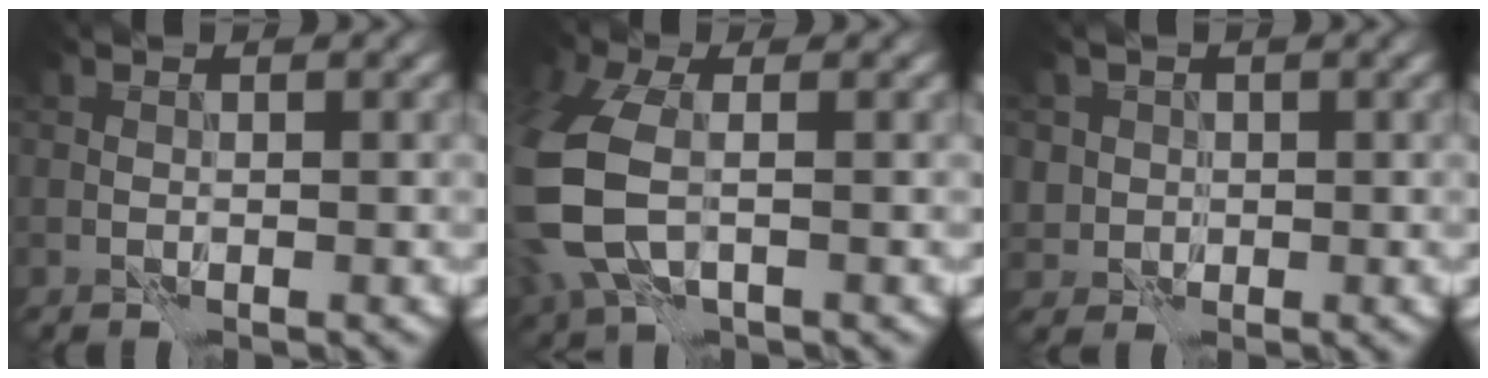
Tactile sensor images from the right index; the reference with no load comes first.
{"total": 8.3, "force": [-0.6, 5.3, 6.4], "torque": [-0.187, -0.015, -0.015]}
{"total": 2.7, "force": [0.2, 2.7, 0.1], "torque": [0.012, 0.012, -0.007]}